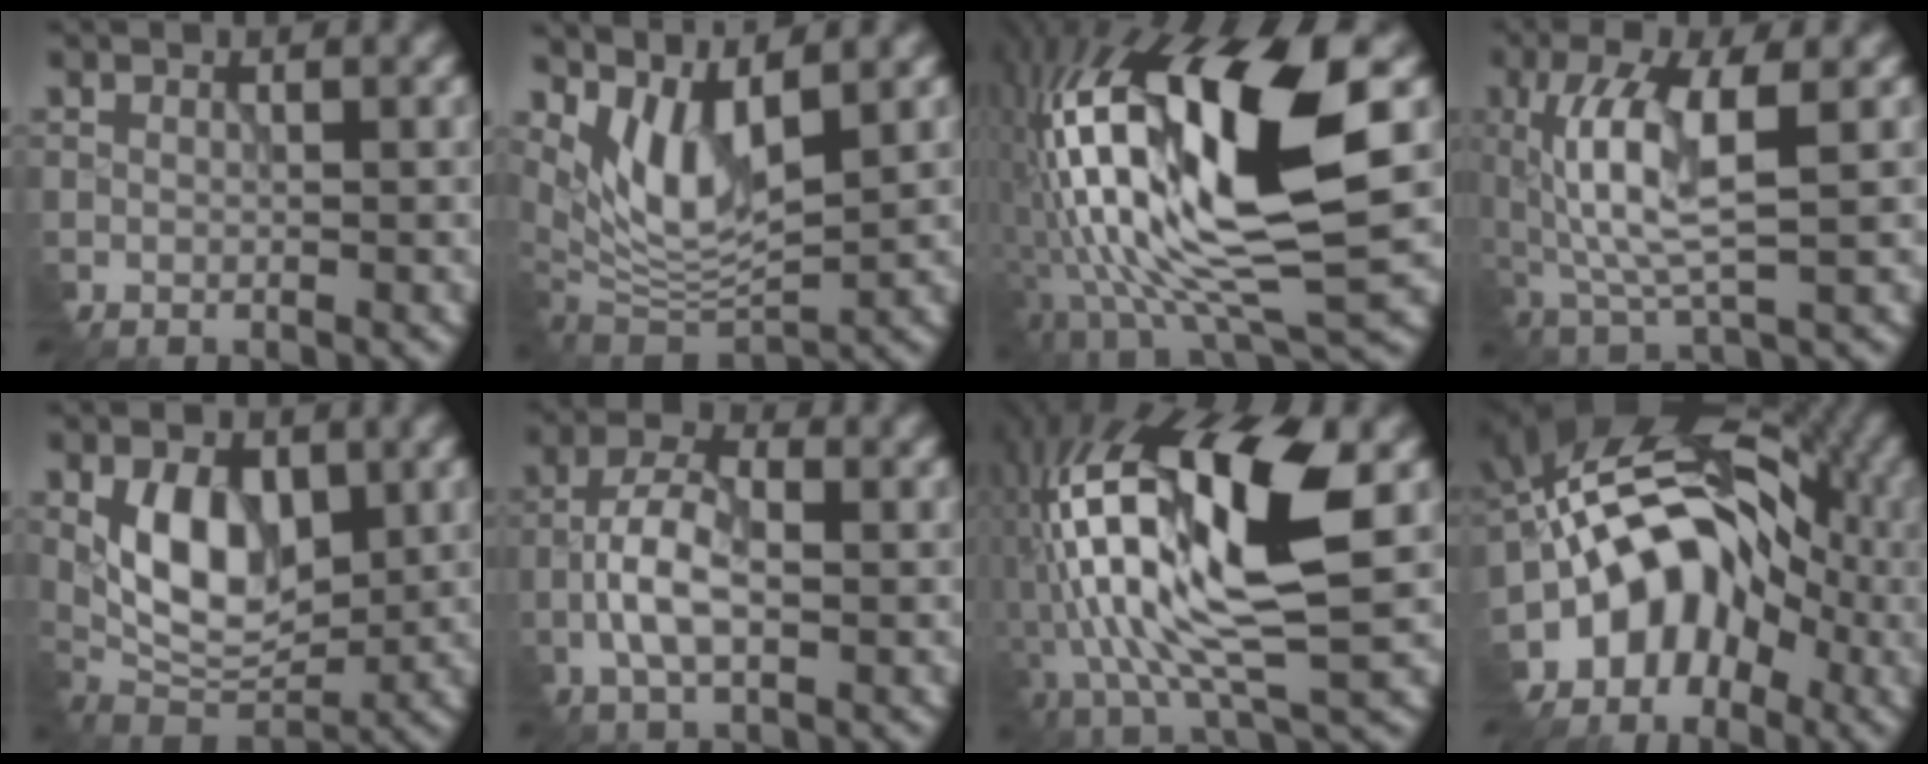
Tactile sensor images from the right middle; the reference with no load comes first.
{"total": 6.0, "force": [2.9, 2.2, 4.7], "torque": [-0.099, -0.016, 0.066]}
{"total": 15.5, "force": [0.1, 5.4, 14.5], "torque": [-0.274, 0.005, 0.007]}
{"total": 7.5, "force": [0.4, 2.3, 7.1], "torque": [-0.143, -0.002, 0.016]}
{"total": 6.2, "force": [0.7, 3.8, 4.9], "torque": [-0.083, -0.010, 0.016]}
{"total": 5.4, "force": [-2.0, 2.4, 4.4], "torque": [-0.089, 0.006, -0.040]}
{"total": 14.7, "force": [-0.6, 6.0, 13.5], "torque": [-0.255, 0.009, -0.014]}
{"total": 9.8, "force": [-3.6, 6.9, 6.0], "torque": [-0.069, 0.017, -0.082]}